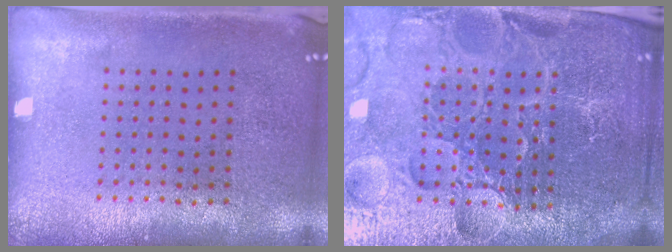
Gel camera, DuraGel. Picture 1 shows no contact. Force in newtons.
{"total": 6.2, "press": 5.6, "slide": 2.7}